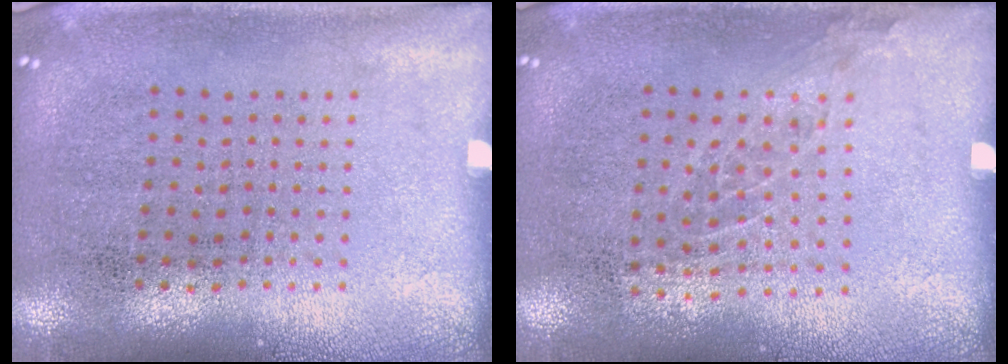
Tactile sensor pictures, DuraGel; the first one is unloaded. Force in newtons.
{"total": 0.9, "press": 0.7, "slide": 0.6}